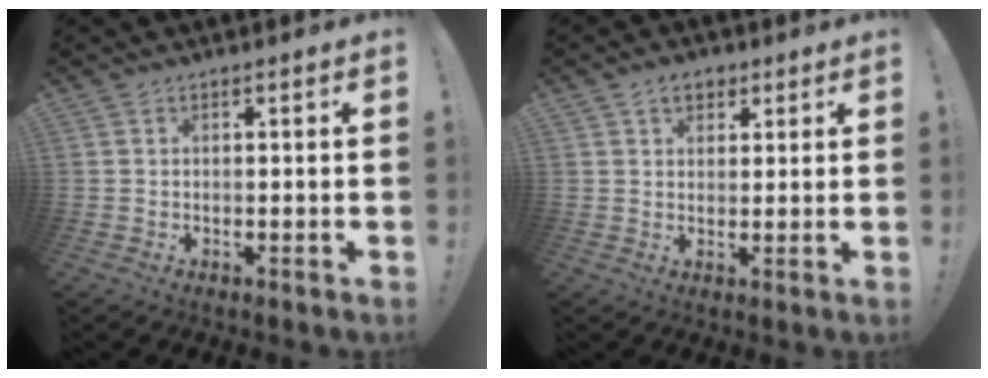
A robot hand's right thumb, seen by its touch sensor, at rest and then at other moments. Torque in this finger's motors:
{"motor_torque": [0.00, 0.83, -0.07, 0.08, -0.03]}